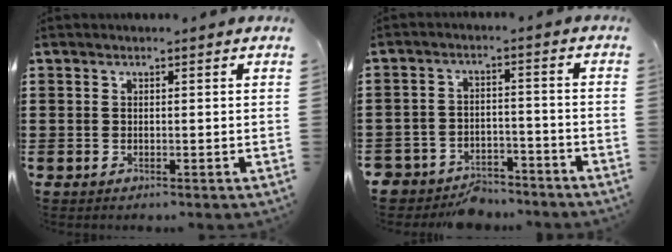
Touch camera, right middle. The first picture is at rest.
{"total": 6.1, "force": [-5.8, 1.8, 0.4], "torque": [-0.009, 0.019, -0.117]}